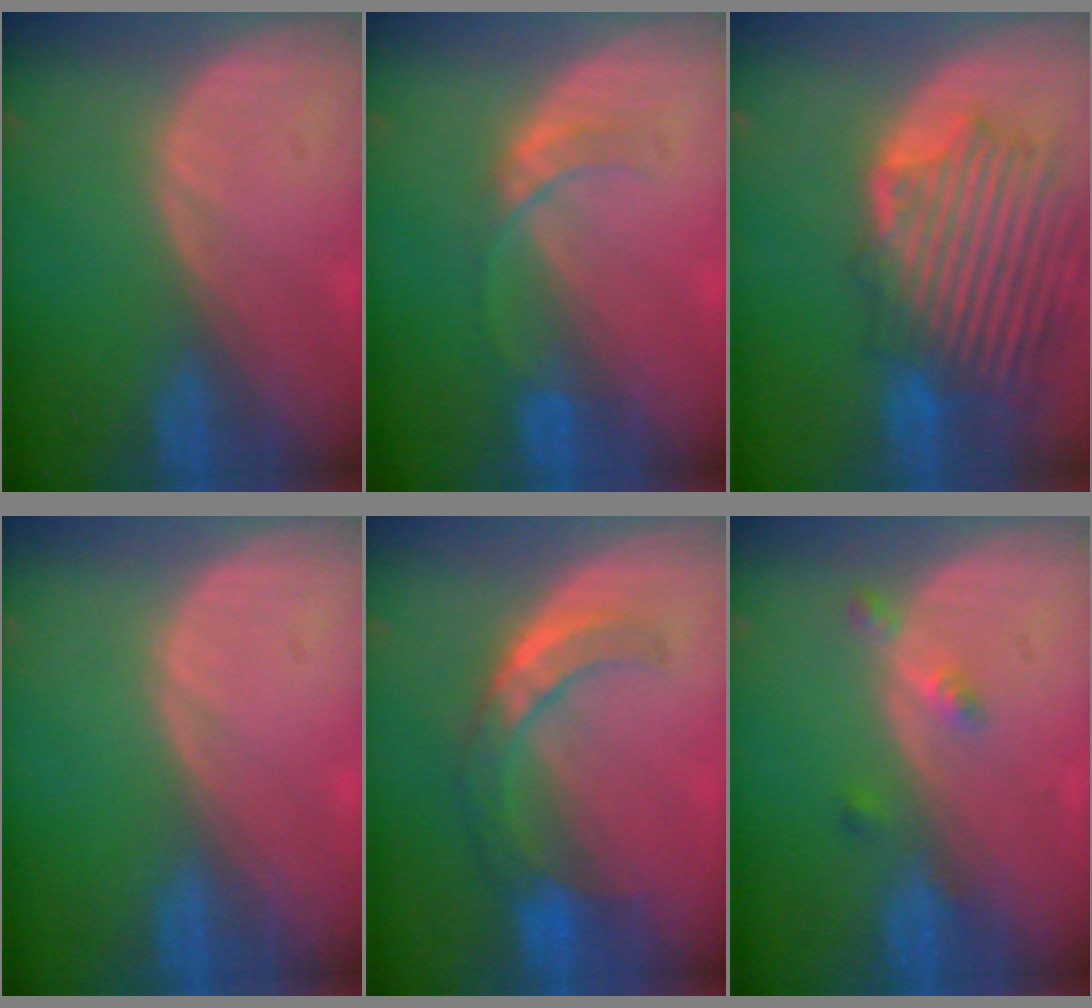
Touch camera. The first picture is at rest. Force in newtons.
{"total": 3.0, "press": 3.0, "slide": 0.3}
{"total": 12.0, "press": 11.3, "slide": 4.1}
{"total": 0.0}
{"total": 7.5, "press": 6.5, "slide": 3.8}
{"total": 2.7, "press": 2.3, "slide": 1.5}